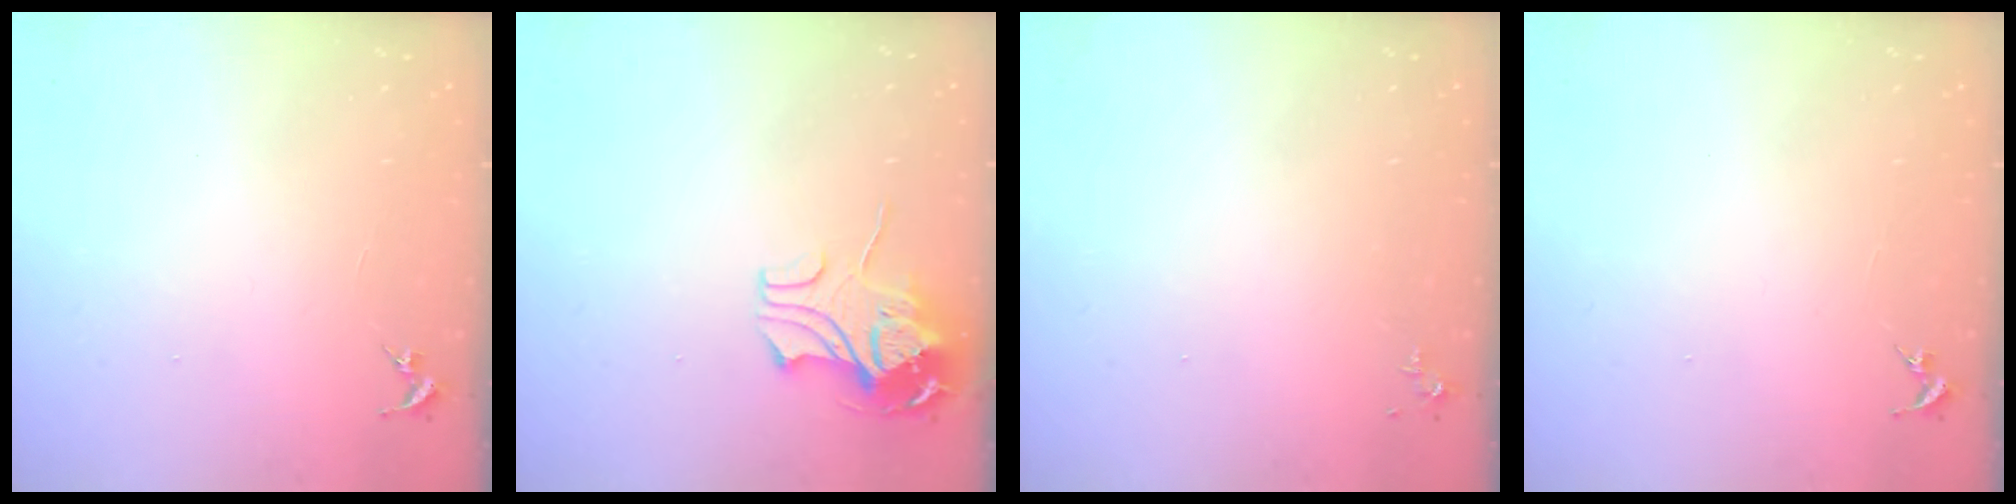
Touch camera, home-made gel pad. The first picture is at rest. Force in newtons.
{"total": 9.8, "press": 9.7, "slide": 1.2}
{"total": 3.5, "press": 3.4, "slide": 0.5}
{"total": 0.0}